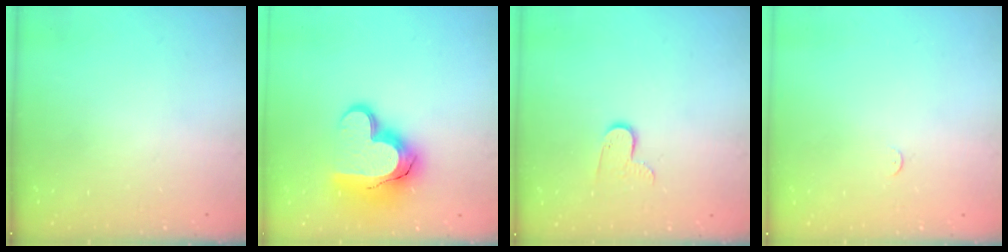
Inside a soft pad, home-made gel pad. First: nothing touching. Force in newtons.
{"total": 16.9, "press": 16.9, "slide": 1.3}
{"total": 7.6, "press": 7.6, "slide": 0.7}
{"total": 2.3, "press": 2.3, "slide": 0.3}